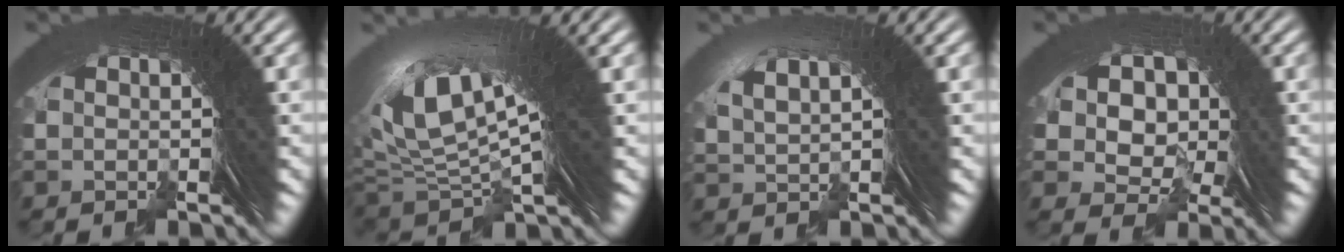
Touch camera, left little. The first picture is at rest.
{"total": 10.5, "force": [3.4, 6.0, 7.9], "torque": [-0.151, 0.004, 0.060]}
{"total": 0.8, "force": [0.5, -0.3, 0.6], "torque": [-0.017, -0.004, 0.023]}
{"total": 6.0, "force": [-0.8, 5.1, 3.1], "torque": [-0.091, -0.047, 0.010]}